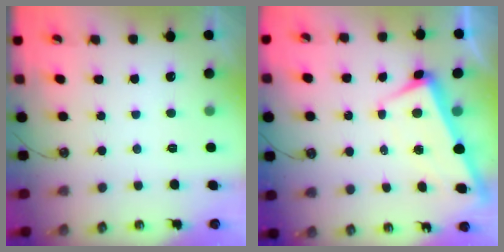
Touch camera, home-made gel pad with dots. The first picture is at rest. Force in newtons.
{"total": 1.2, "press": 1.1, "slide": 0.5}